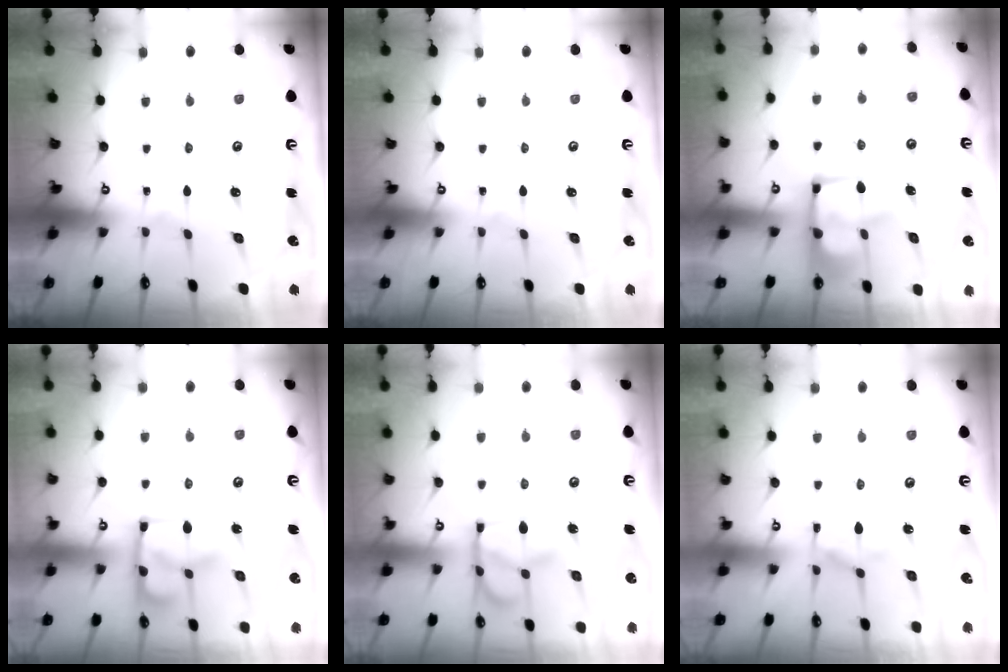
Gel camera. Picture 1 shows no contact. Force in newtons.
{"total": 0.0}
{"total": 9.5, "press": 9.4, "slide": 1.1}
{"total": 12.5, "press": 12.4, "slide": 1.4}
{"total": 15.1, "press": 15.0, "slide": 1.2}
{"total": 2.6, "press": 2.3, "slide": 1.2}